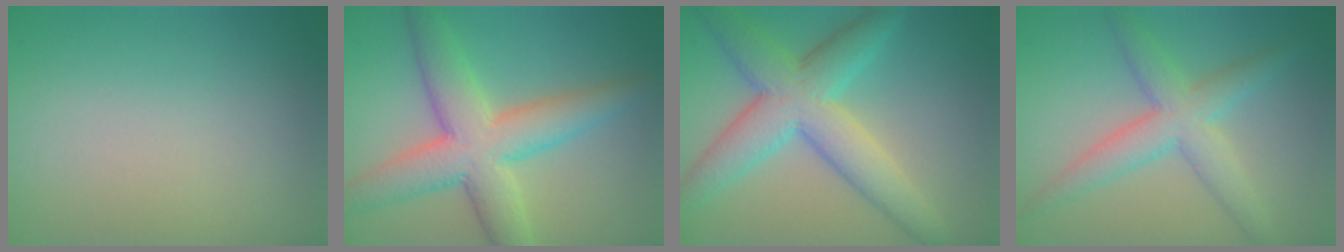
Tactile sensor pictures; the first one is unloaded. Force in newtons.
{"total": 7.4, "press": 7.3, "slide": 0.3}
{"total": 7.3, "press": 7.3, "slide": 0.2}
{"total": 4.4, "press": 4.4, "slide": 0.2}